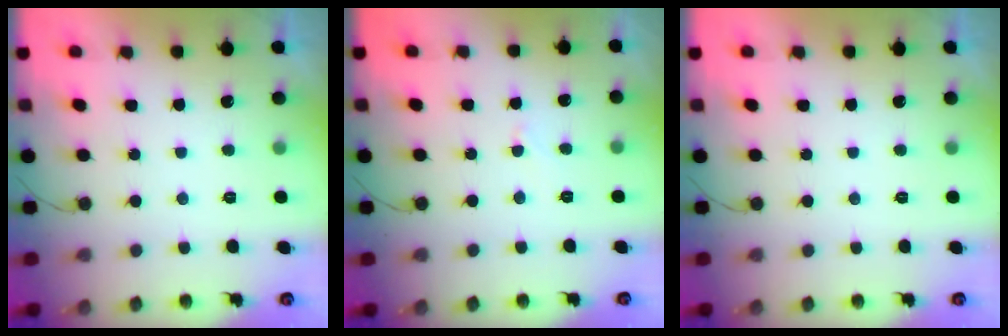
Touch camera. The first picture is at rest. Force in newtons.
{"total": 2.6, "press": 2.5, "slide": 0.2}
{"total": 0.0}